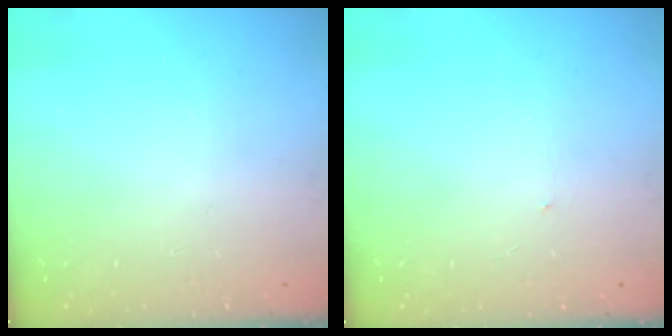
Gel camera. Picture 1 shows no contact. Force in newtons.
{"total": 0.6, "press": 0.6, "slide": 0.1}